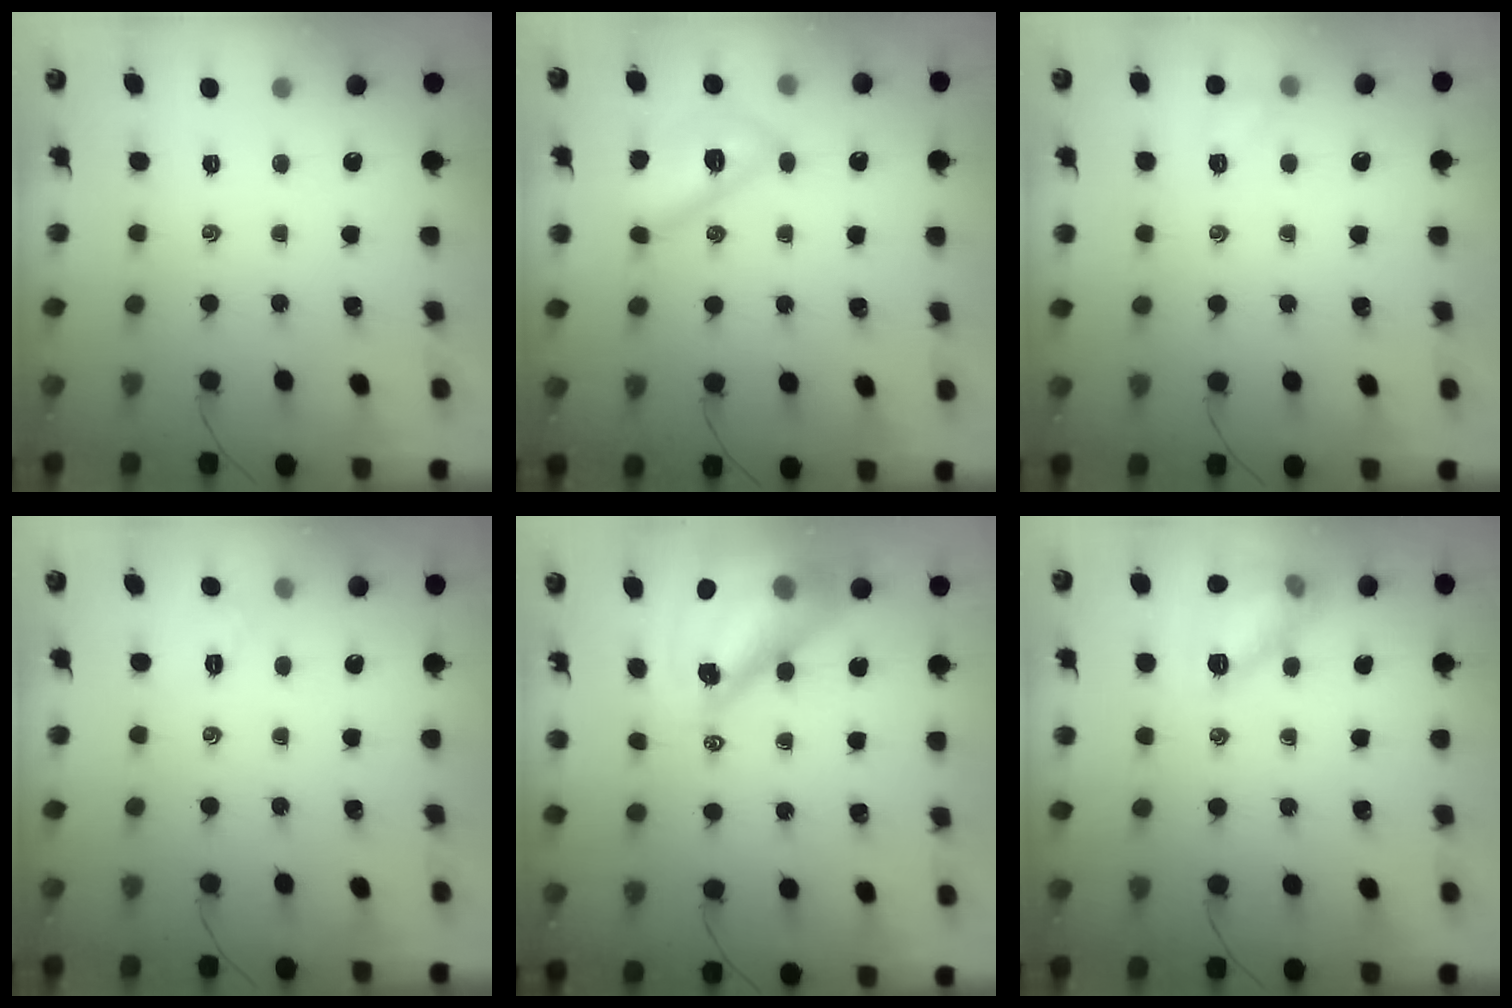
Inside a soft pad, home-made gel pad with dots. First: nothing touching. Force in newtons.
{"total": 10.5, "press": 10.5, "slide": 0.3}
{"total": 4.2, "press": 4.0, "slide": 1.3}
{"total": 2.4, "press": 2.3, "slide": 0.7}
{"total": 19.3, "press": 18.5, "slide": 5.5}
{"total": 11.8, "press": 11.8, "slide": 0.2}